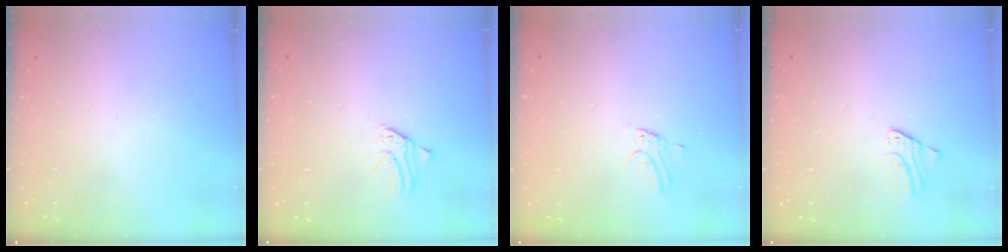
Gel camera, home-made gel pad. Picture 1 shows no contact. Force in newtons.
{"total": 1.2, "press": 1.2, "slide": 0.1}
{"total": 1.6, "press": 1.6, "slide": 0.1}
{"total": 2.4, "press": 2.4, "slide": 0.2}